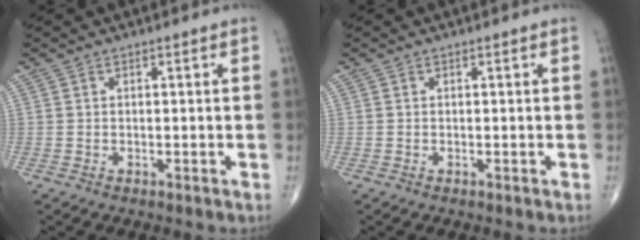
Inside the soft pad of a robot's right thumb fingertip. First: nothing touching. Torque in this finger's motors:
{"motor_torque": [0.21, -0.02, -0.02, -0.14, 0.02]}